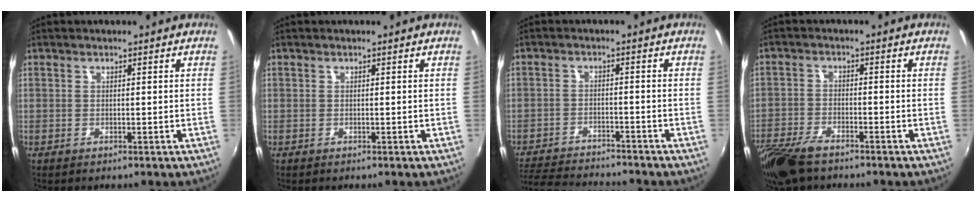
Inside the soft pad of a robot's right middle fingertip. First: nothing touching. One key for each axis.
{"total": 0.0}
{"total": 12.8, "fx": -11.8, "fy": 1.9, "fz": 4.6, "tx": -0.111, "ty": -0.015, "tz": -0.188}
{"total": 10.0, "fx": -7.6, "fy": 3.5, "fz": 5.4, "tx": -0.135, "ty": -0.029, "tz": -0.148}